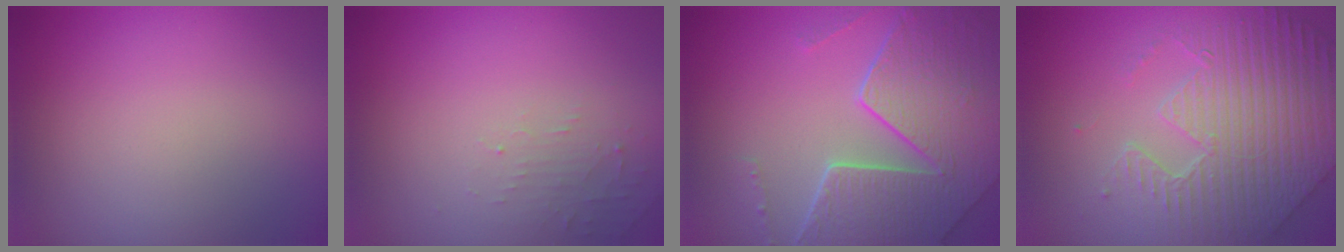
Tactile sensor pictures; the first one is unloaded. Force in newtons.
{"total": 1.2, "press": 1.2, "slide": 0.3}
{"total": 8.0, "press": 5.7, "slide": 5.6}
{"total": 8.2, "press": 5.9, "slide": 5.6}